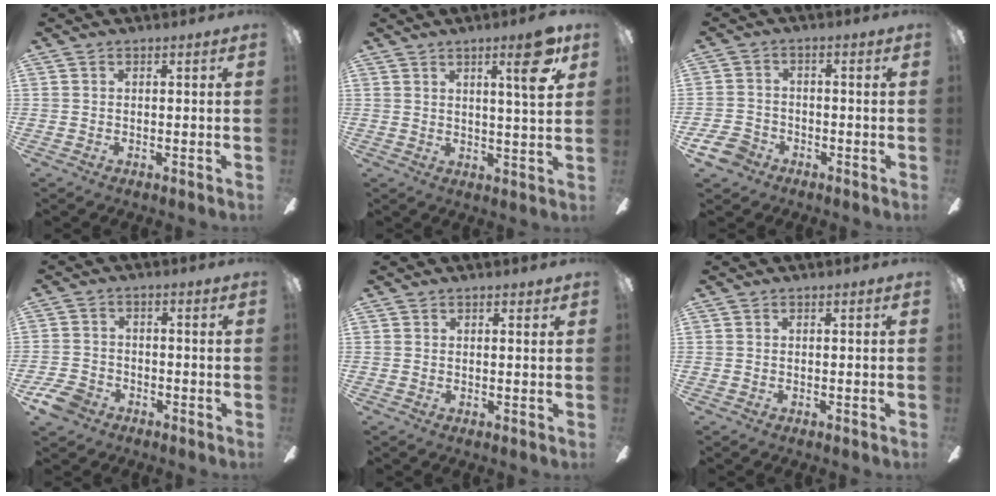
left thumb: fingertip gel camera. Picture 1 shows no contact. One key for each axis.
{"total": 9.5, "fx": 5.0, "fy": 1.4, "fz": 8.0, "tx": -0.114, "ty": -0.015, "tz": 0.072}
{"total": 6.3, "fx": -4.1, "fy": 4.3, "fz": 2.2, "tx": -0.060, "ty": 0.023, "tz": -0.083}
{"total": 6.1, "fx": -4.0, "fy": 4.0, "fz": 2.3, "tx": -0.053, "ty": 0.023, "tz": -0.077}
{"total": 1.1, "fx": 1.0, "fy": 0.2, "fz": 0.5, "tx": -0.006, "ty": -0.003, "tz": 0.016}
{"total": 0.0}